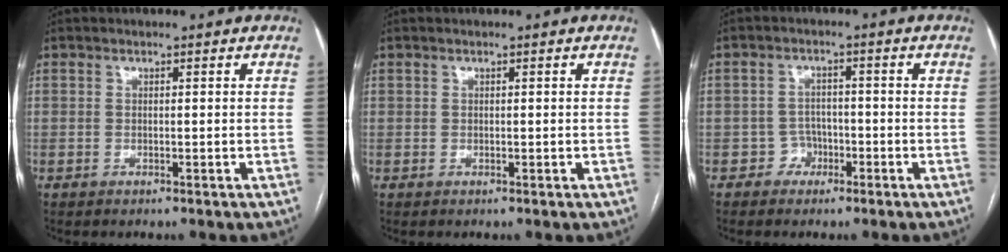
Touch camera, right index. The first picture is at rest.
{"total": 0.0}
{"total": 3.0, "force": [-1.5, 2.7, -0.1], "torque": [0.012, 0.016, -0.027]}